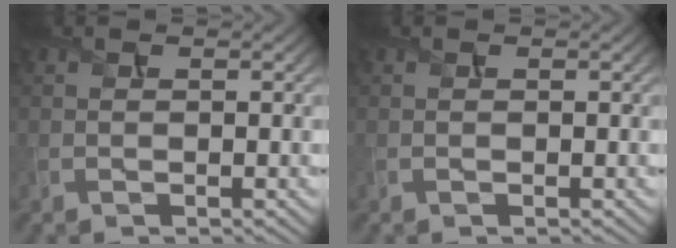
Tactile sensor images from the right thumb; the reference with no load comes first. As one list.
[{"total": 0.0}]